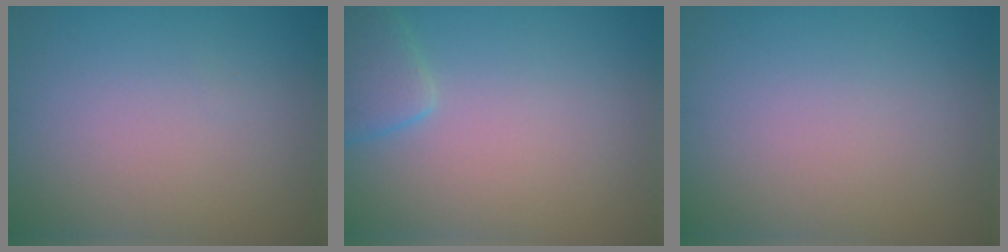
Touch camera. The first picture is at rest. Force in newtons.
{"total": 2.9, "press": 2.9, "slide": 0.1}
{"total": 0.0}